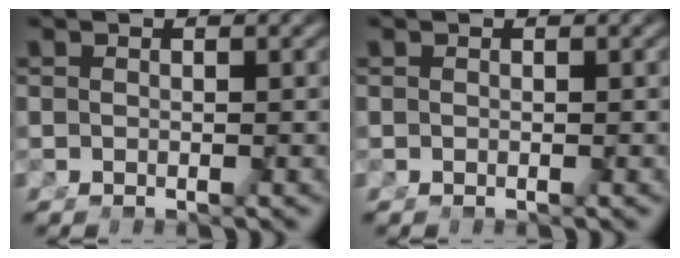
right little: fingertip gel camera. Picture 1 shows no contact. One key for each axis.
{"total": 0.0}